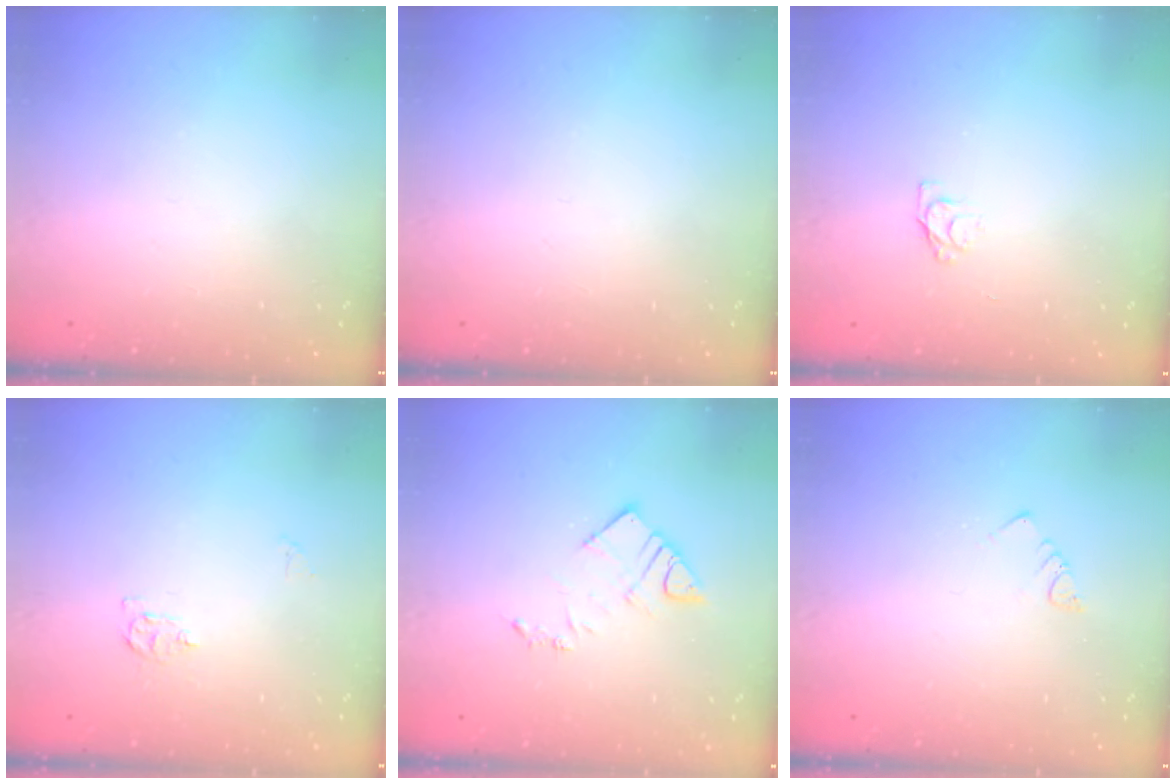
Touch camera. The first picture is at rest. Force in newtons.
{"total": 0.0}
{"total": 3.5, "press": 3.5, "slide": 0.4}
{"total": 5.8, "press": 5.8, "slide": 0.6}
{"total": 7.9, "press": 7.9, "slide": 0.4}
{"total": 2.8, "press": 2.7, "slide": 0.3}